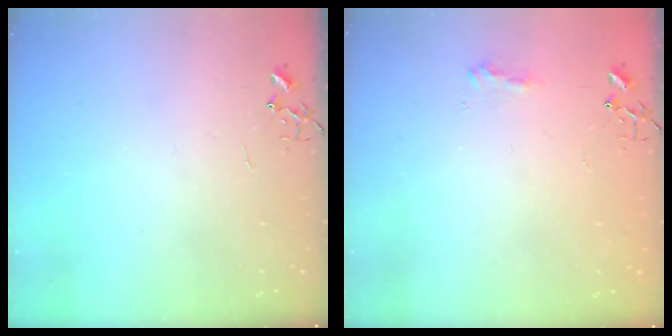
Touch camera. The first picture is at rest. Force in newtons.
{"total": 7.8, "press": 7.8, "slide": 0.3}